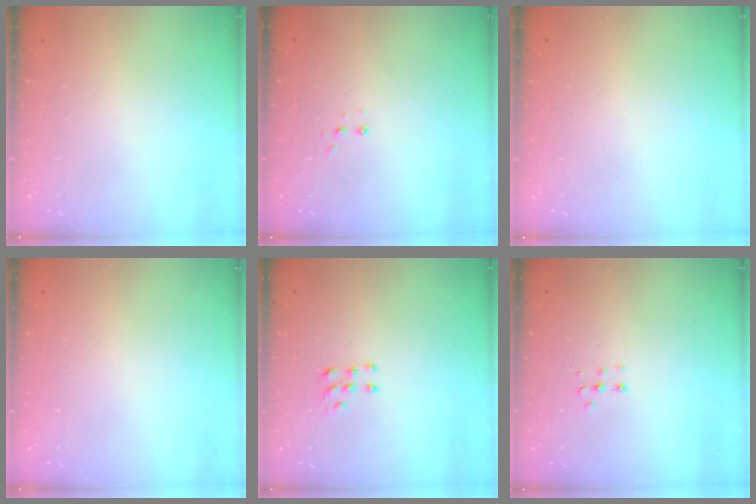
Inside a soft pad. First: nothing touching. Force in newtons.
{"total": 2.8, "press": 2.8, "slide": 0.5}
{"total": 0.0}
{"total": 0.0}
{"total": 5.0, "press": 5.0, "slide": 0.6}
{"total": 3.8, "press": 3.7, "slide": 0.9}